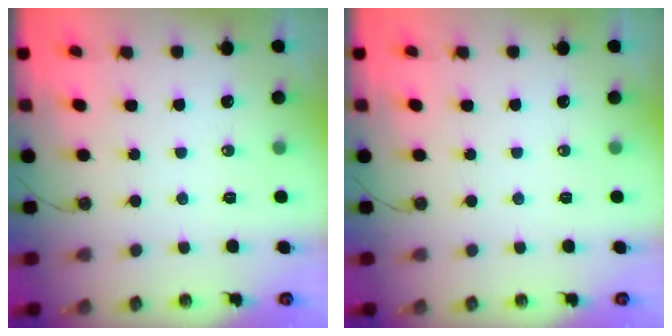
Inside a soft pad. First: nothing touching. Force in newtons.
{"total": 0.0}